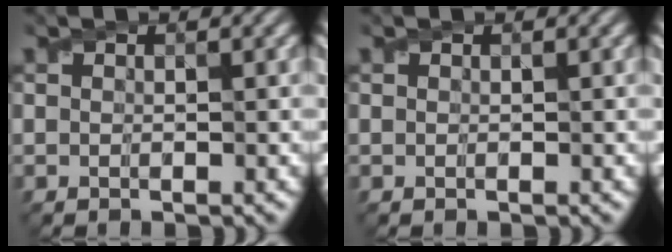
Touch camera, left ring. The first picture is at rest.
{"total": 0.0}